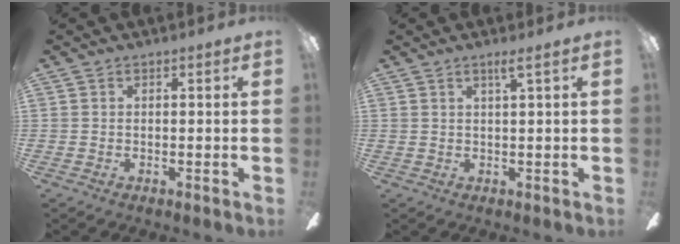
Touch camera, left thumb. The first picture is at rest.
{"total": 2.2, "force": [1.6, -0.5, 1.5], "torque": [-0.034, -0.006, 0.028]}